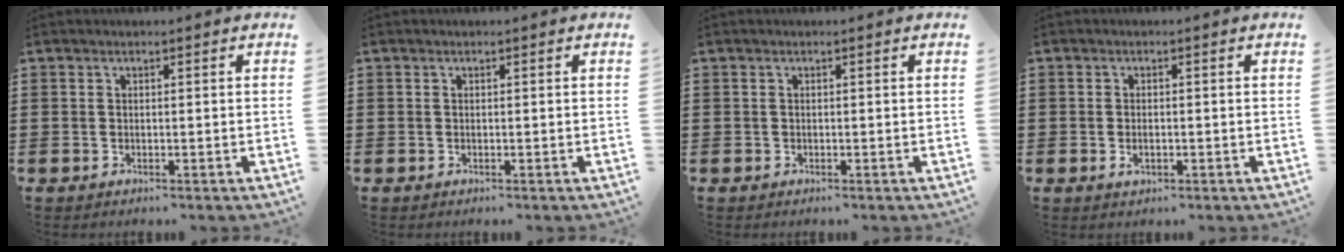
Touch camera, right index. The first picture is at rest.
{"total": 0.0}
{"total": 0.0}
{"total": 1.5, "force": [-0.3, 0.8, 1.2], "torque": [-0.024, 0.001, -0.006]}